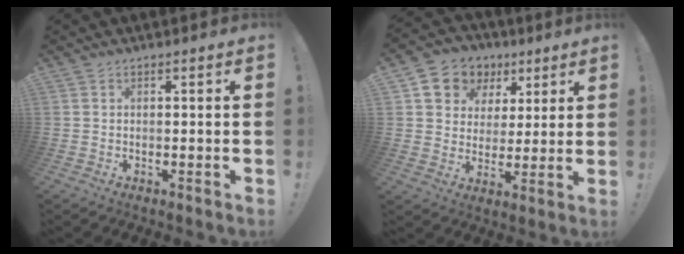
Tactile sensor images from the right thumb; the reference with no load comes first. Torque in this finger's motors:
{"motor_torque": [-0.24, 0.78, 0.62, 0.08, 0.02]}